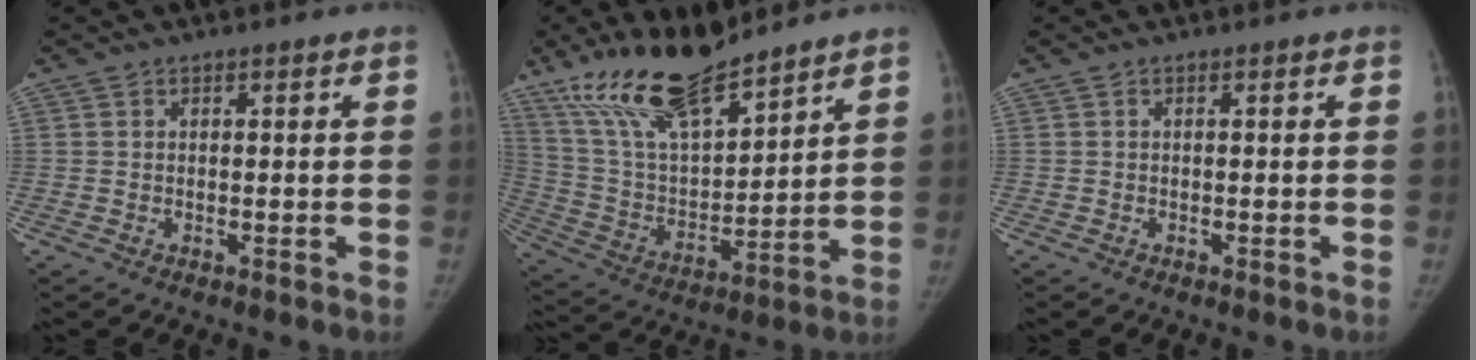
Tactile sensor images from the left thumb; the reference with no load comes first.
{"total": 18.3, "force": [14.1, 5.6, 10.3], "torque": [-0.159, -0.069, 0.272]}
{"total": 0.0}